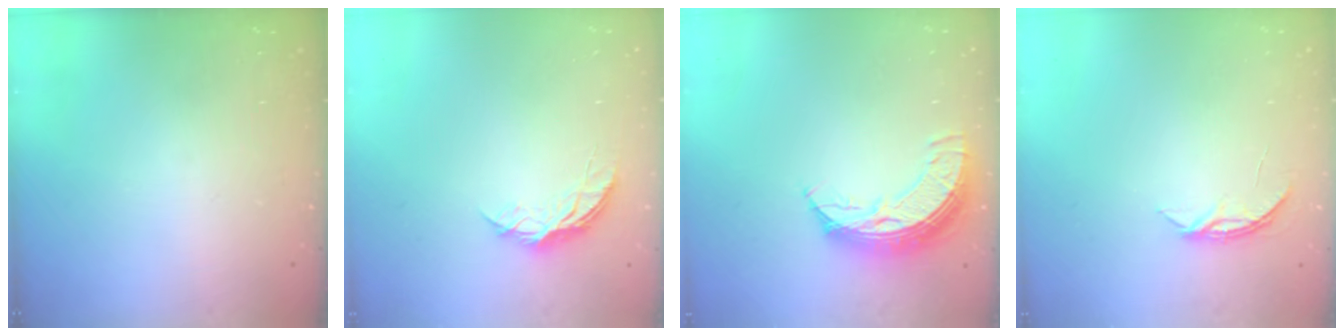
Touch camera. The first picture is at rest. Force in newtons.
{"total": 5.2, "press": 5.1, "slide": 0.5}
{"total": 10.6, "press": 10.6, "slide": 1.0}
{"total": 3.7, "press": 3.7, "slide": 0.4}